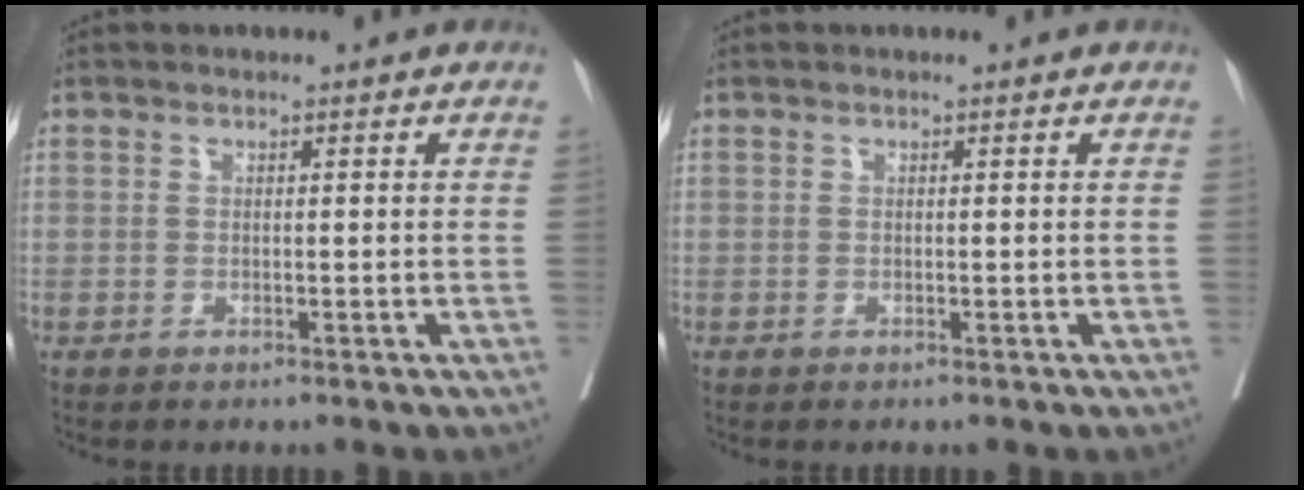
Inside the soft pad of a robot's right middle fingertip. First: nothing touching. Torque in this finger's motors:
{"motor_torque": [-0.09, 0.04, -0.02, -0.01]}